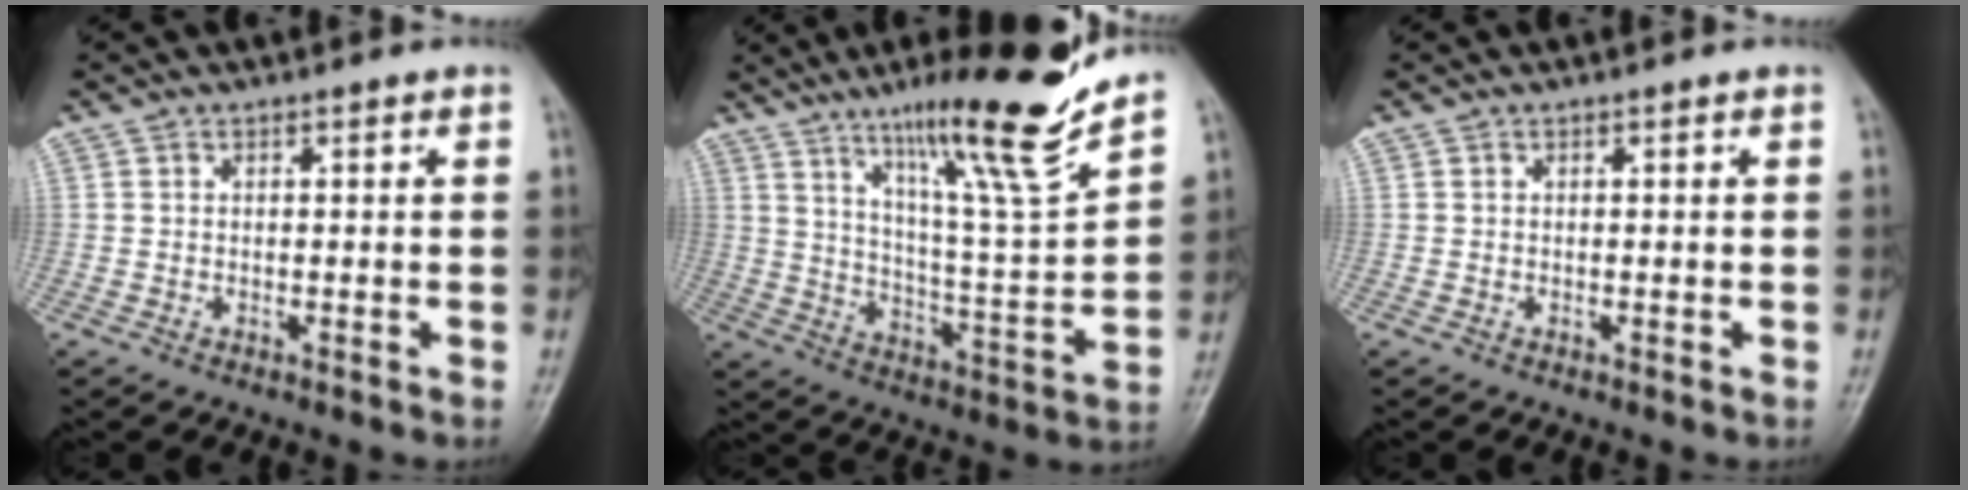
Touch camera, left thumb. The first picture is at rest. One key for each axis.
{"total": 18.6, "fx": 13.5, "fy": 0.8, "fz": 12.8, "tx": -0.180, "ty": -0.082, "tz": 0.223}
{"total": 0.0}